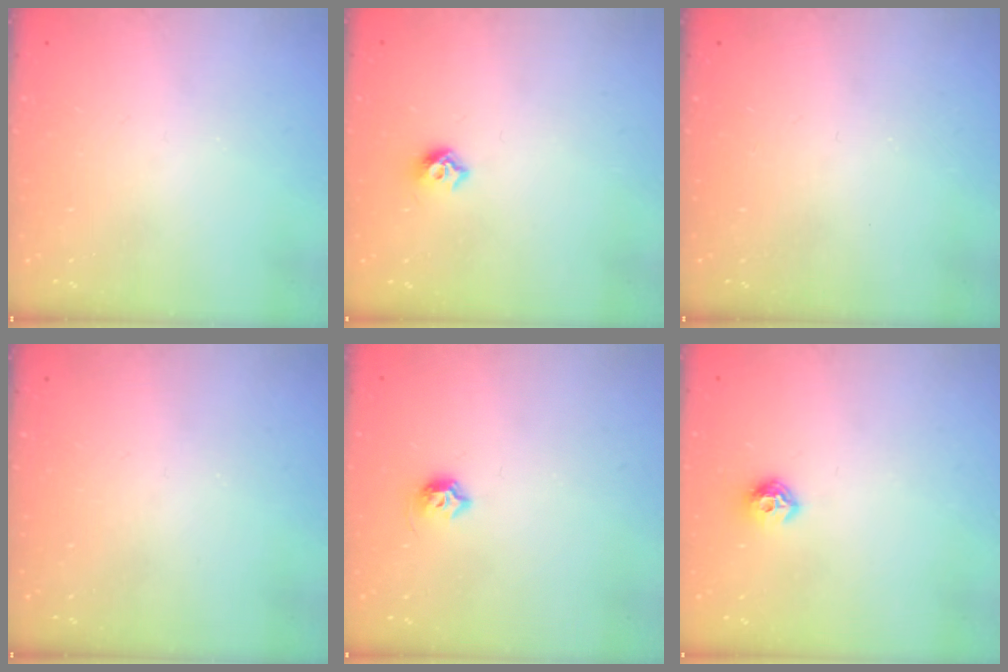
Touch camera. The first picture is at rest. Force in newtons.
{"total": 6.0, "press": 5.9, "slide": 0.9}
{"total": 0.0}
{"total": 0.0}
{"total": 6.1, "press": 6.0, "slide": 1.1}
{"total": 6.8, "press": 6.8, "slide": 0.3}